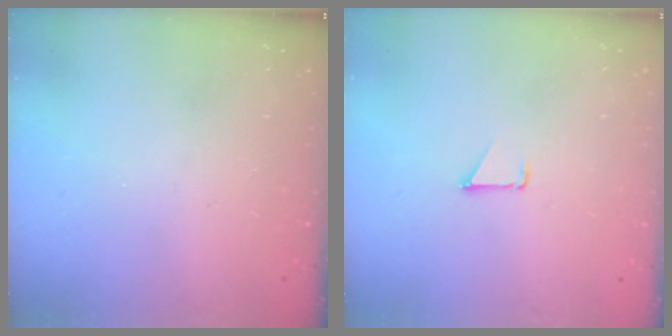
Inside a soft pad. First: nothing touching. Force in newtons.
{"total": 0.9, "press": 0.9, "slide": 0.1}